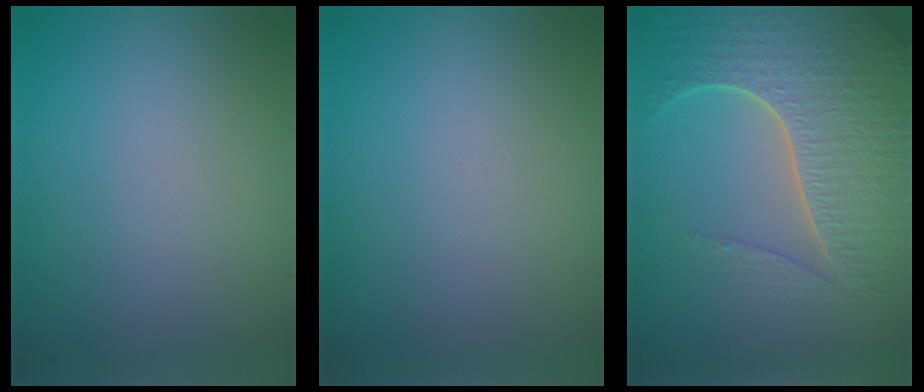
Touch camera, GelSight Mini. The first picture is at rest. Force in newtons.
{"total": 0.0}
{"total": 7.7, "press": 5.6, "slide": 5.3}